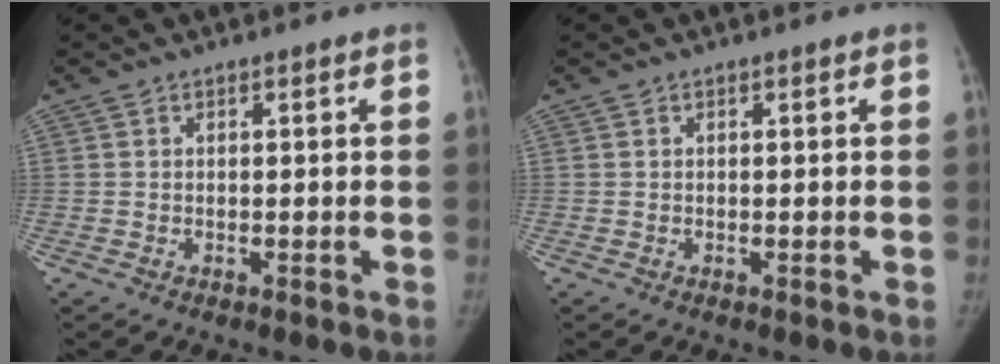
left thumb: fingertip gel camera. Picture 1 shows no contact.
{"total": 0.0}